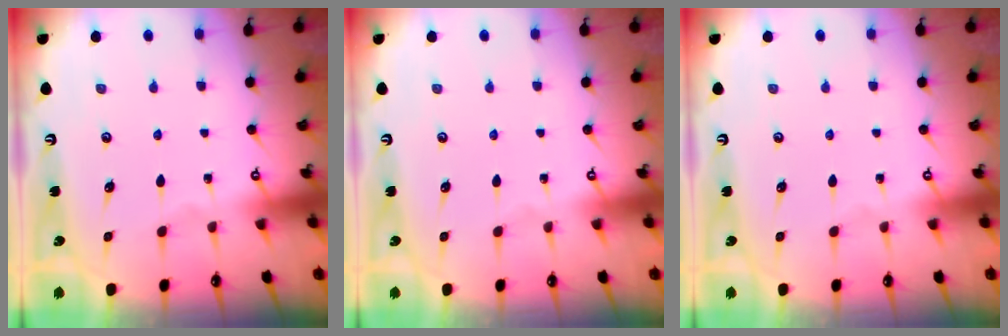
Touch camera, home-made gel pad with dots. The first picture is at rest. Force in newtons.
{"total": 0.0}
{"total": 0.0}